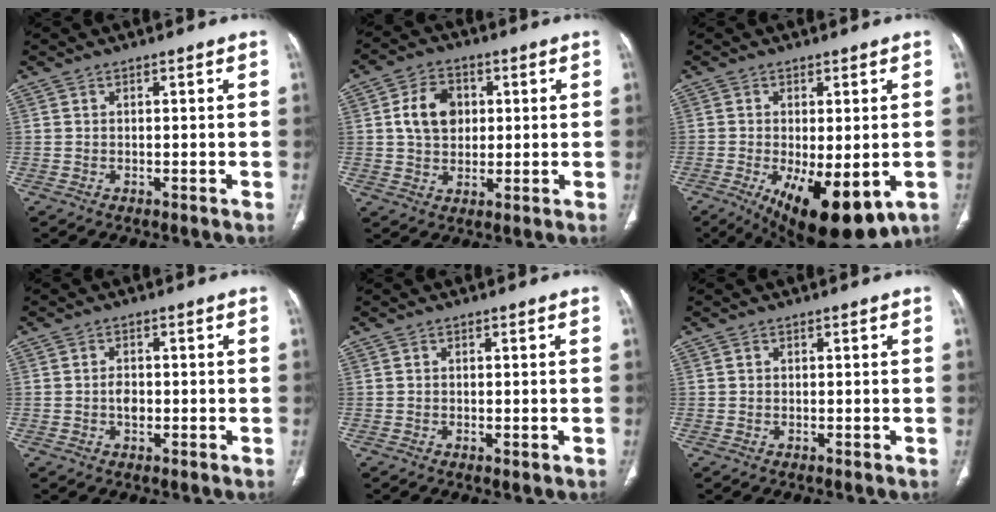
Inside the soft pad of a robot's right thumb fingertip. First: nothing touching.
{"total": 8.8, "force": [1.6, 6.7, 5.5], "torque": [-0.071, 0.002, 0.025]}
{"total": 15.5, "force": [-5.7, 6.4, 12.9], "torque": [-0.180, -0.021, -0.070]}
{"total": 3.2, "force": [-0.6, 2.1, 2.3], "torque": [-0.032, 0.007, -0.014]}
{"total": 0.7, "force": [-0.2, 0.3, 0.6], "torque": [-0.013, -0.003, -0.002]}
{"total": 0.0}